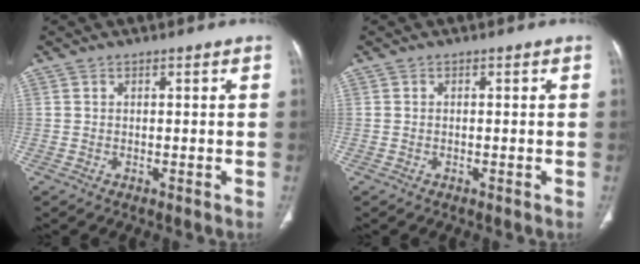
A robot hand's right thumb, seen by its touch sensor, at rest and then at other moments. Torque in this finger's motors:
{"motor_torque": [1.75, -0.14, 0.24, -0.60, 0.00]}